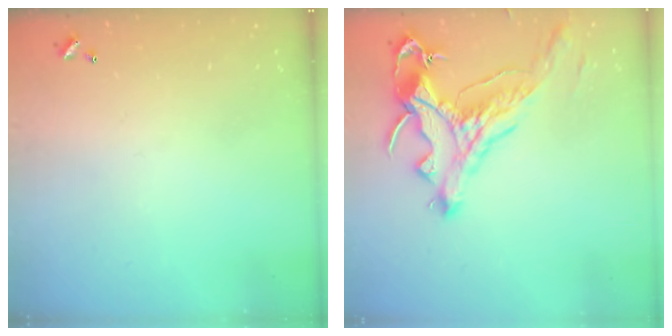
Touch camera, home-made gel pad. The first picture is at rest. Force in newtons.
{"total": 3.2, "press": 2.8, "slide": 1.6}